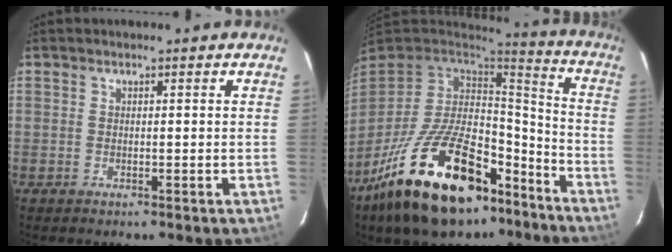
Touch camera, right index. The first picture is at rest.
{"total": 28.3, "force": [-17.3, 13.4, 18.0], "torque": [-0.344, -0.005, -0.262]}